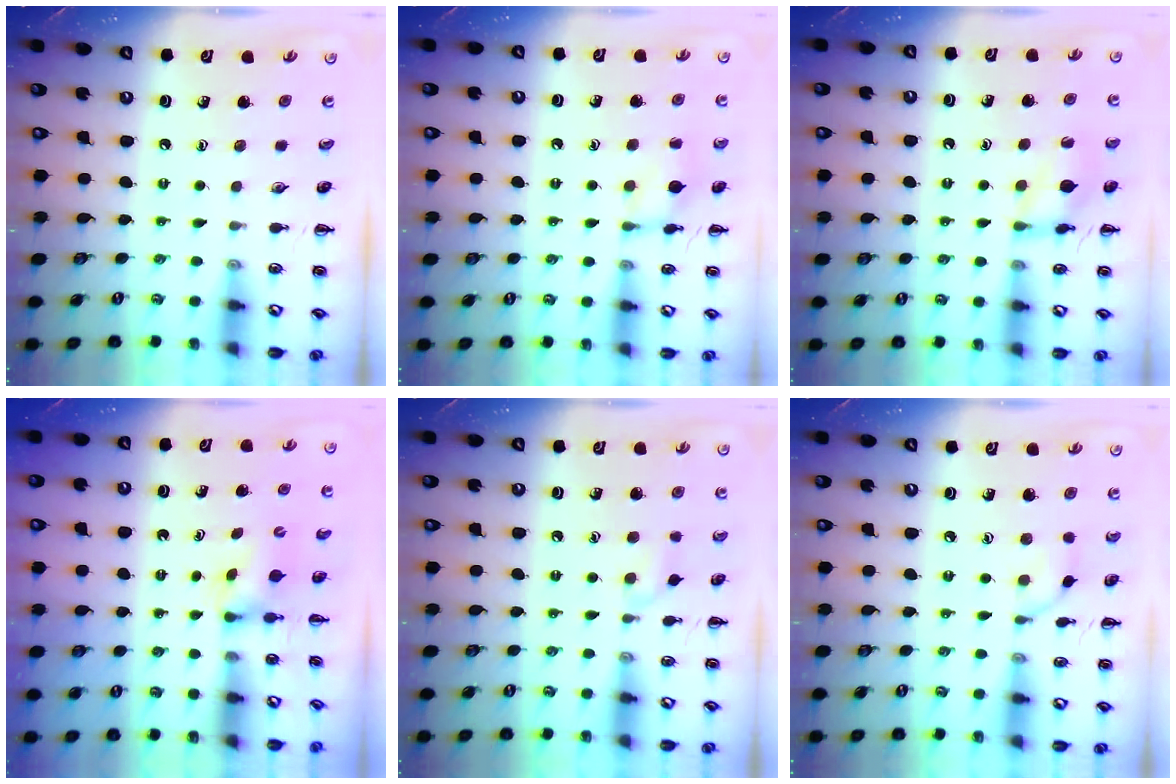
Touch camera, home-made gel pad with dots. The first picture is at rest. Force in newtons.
{"total": 8.8, "press": 8.7, "slide": 1.2}
{"total": 11.2, "press": 11.2, "slide": 0.8}
{"total": 2.2, "press": 1.9, "slide": 1.0}
{"total": 5.7, "press": 5.3, "slide": 2.2}
{"total": 5.2, "press": 5.1, "slide": 1.2}